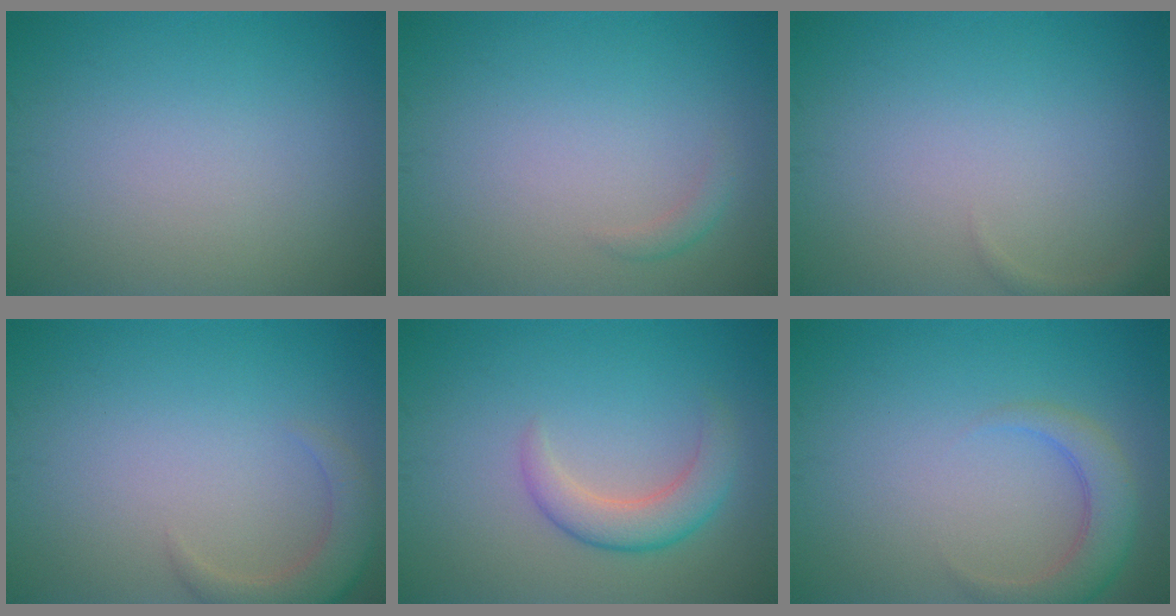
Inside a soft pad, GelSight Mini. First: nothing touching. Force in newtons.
{"total": 0.9, "press": 0.9, "slide": 0.0}
{"total": 0.7, "press": 0.7, "slide": 0.1}
{"total": 3.2, "press": 3.1, "slide": 0.5}
{"total": 3.3, "press": 3.3, "slide": 0.2}
{"total": 3.3, "press": 3.2, "slide": 0.4}